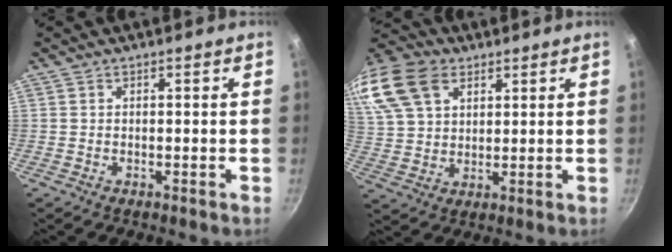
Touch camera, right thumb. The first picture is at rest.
{"total": 20.2, "force": [9.8, 13.5, 11.4], "torque": [-0.257, 0.020, 0.187]}